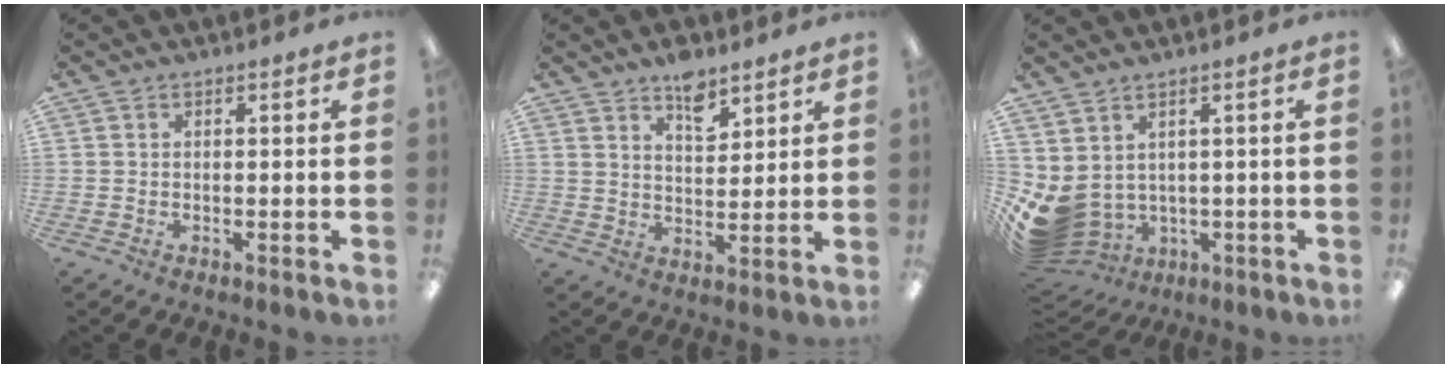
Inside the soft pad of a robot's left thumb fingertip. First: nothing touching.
{"total": 6.9, "force": [5.1, 3.3, 3.2], "torque": [-0.038, -0.031, 0.087]}
{"total": 6.2, "force": [-0.2, 5.2, 3.3], "torque": [-0.104, -0.022, 0.002]}